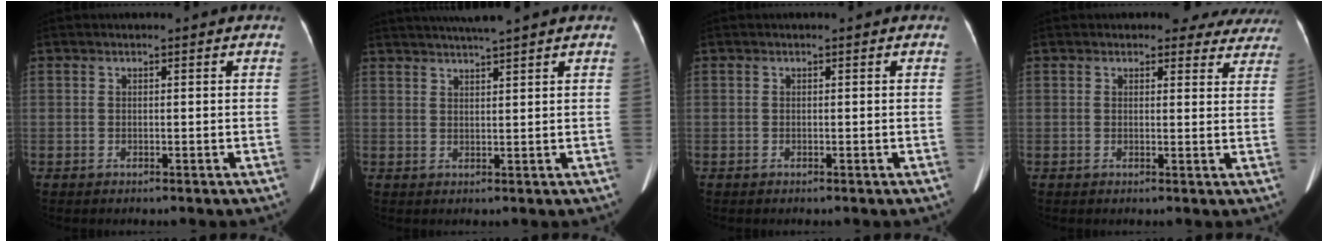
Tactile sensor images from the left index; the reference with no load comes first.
{"total": 5.7, "force": [5.0, -1.0, 2.5], "torque": [-0.044, 0.017, 0.077]}
{"total": 0.0}
{"total": 7.3, "force": [6.6, 3.1, 0.6], "torque": [0.030, -0.008, 0.046]}